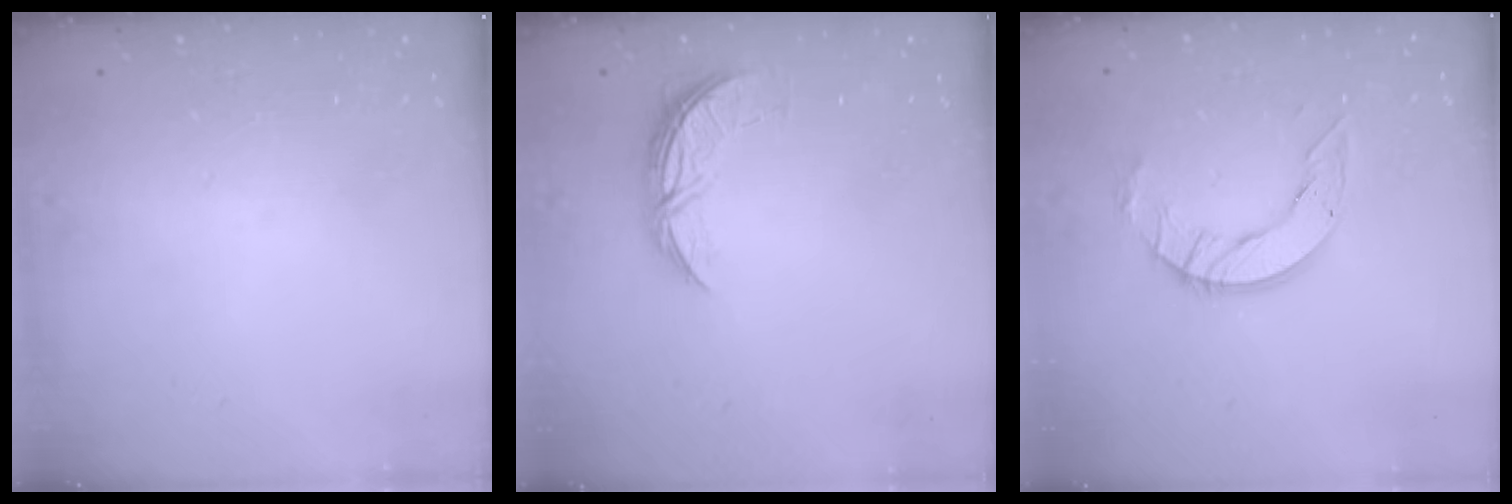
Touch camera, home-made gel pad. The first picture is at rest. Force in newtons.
{"total": 6.9, "press": 6.9, "slide": 0.5}
{"total": 8.1, "press": 8.0, "slide": 0.3}